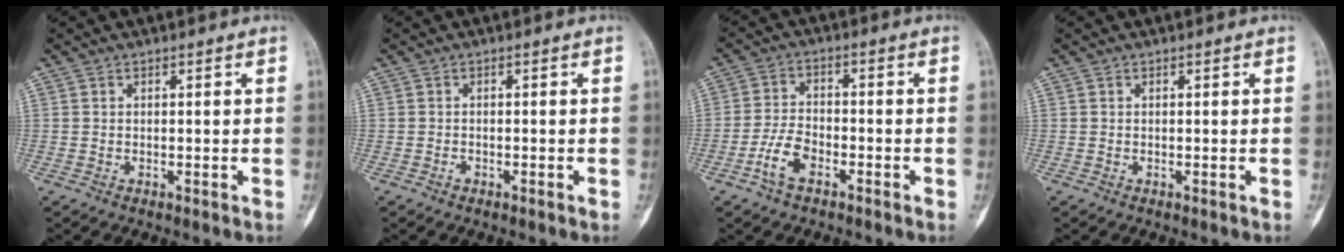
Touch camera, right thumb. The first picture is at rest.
{"total": 0.5, "force": [-0.4, 0.3, 0.2], "torque": [-0.002, 0.001, -0.008]}
{"total": 6.0, "force": [-3.3, 3.1, 4.0], "torque": [-0.077, 0.021, -0.066]}
{"total": 0.0}